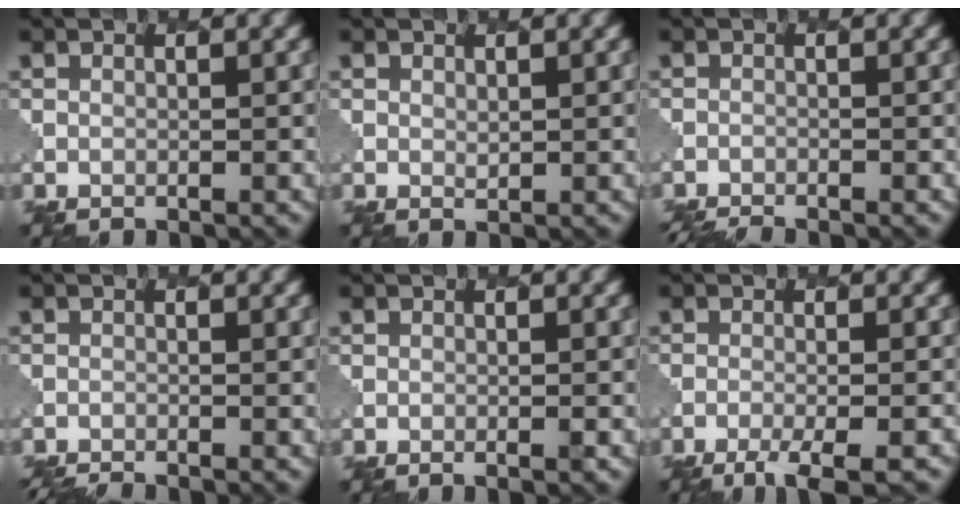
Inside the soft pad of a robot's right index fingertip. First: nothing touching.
{"total": 0.8, "force": [0.6, 0.4, 0.4], "torque": [-0.006, -0.005, 0.014]}
{"total": 3.6, "force": [-3.4, 0.4, 0.8], "torque": [-0.017, -0.014, -0.052]}
{"total": 3.2, "force": [-3.1, 0.4, 0.7], "torque": [-0.017, -0.013, -0.048]}
{"total": 0.9, "force": [-0.3, 0.1, 0.8], "torque": [-0.008, 0.001, -0.006]}
{"total": 4.4, "force": [-2.9, 0.9, 3.2], "torque": [-0.047, -0.005, -0.049]}